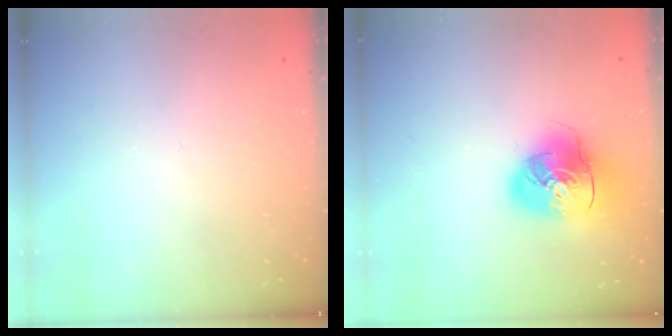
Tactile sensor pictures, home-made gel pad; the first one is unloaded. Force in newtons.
{"total": 16.3, "press": 16.1, "slide": 2.4}